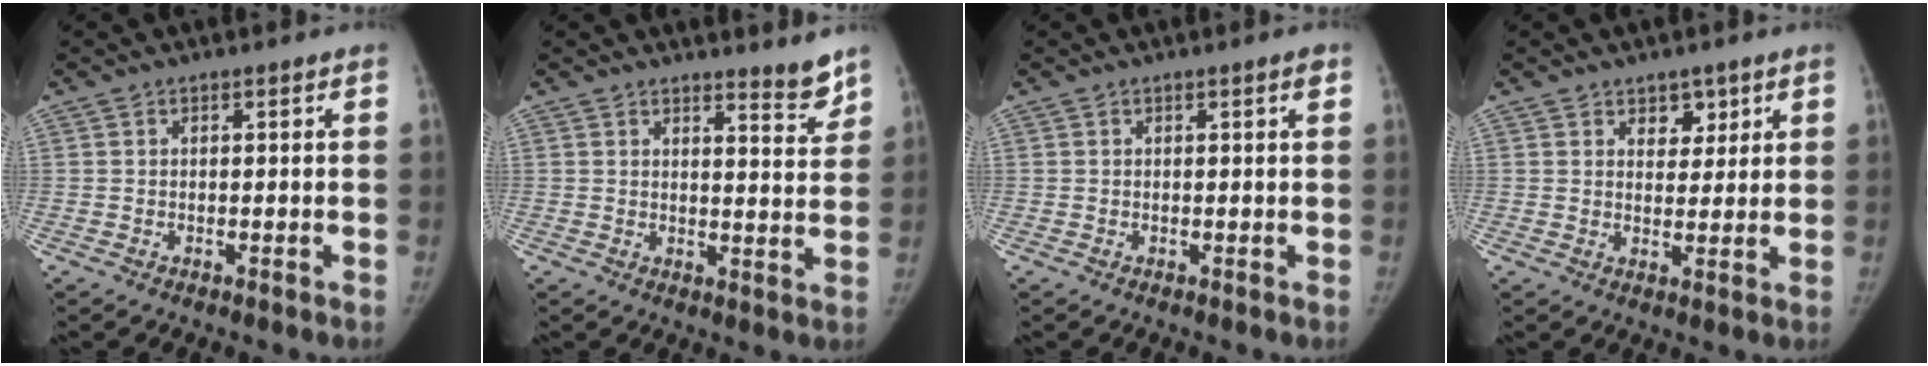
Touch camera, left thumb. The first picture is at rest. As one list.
[{"total": 4.5, "force": [4.0, 0.6, 1.9], "torque": [-0.014, -0.042, 0.057]}, {"total": 0.9, "force": [0.4, 0.0, 0.8], "torque": [-0.013, 0.001, 0.005]}, {"total": 3.8, "force": [2.3, 2.7, 1.5], "torque": [0.011, -0.013, 0.036]}]